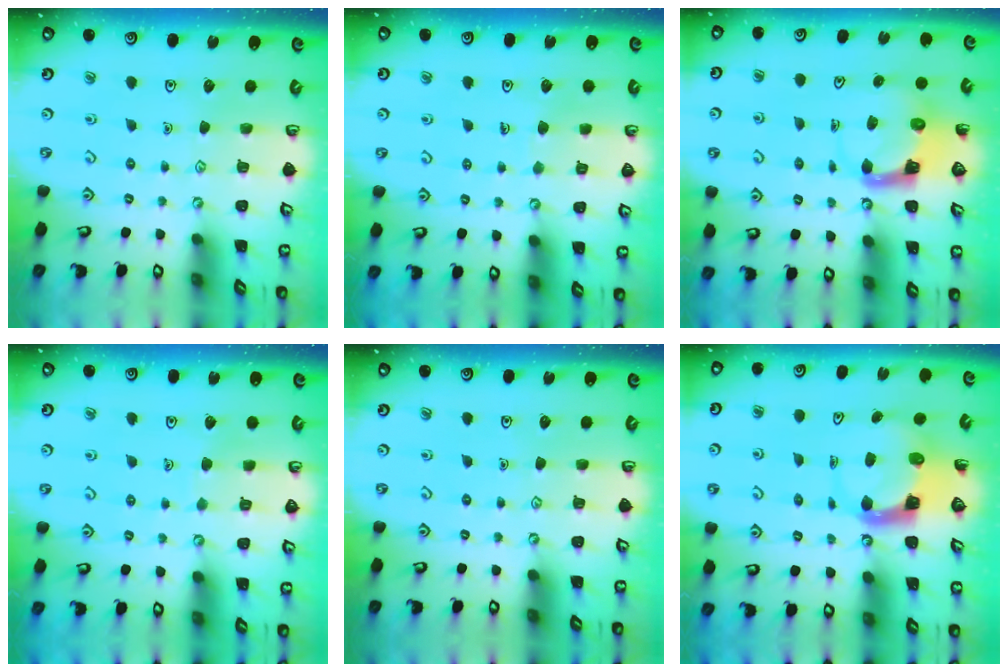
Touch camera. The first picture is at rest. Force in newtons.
{"total": 2.3, "press": 2.3, "slide": 0.1}
{"total": 3.9, "press": 3.8, "slide": 0.6}
{"total": 2.3, "press": 2.3, "slide": 0.1}
{"total": 0.0}
{"total": 3.8, "press": 3.8, "slide": 0.6}